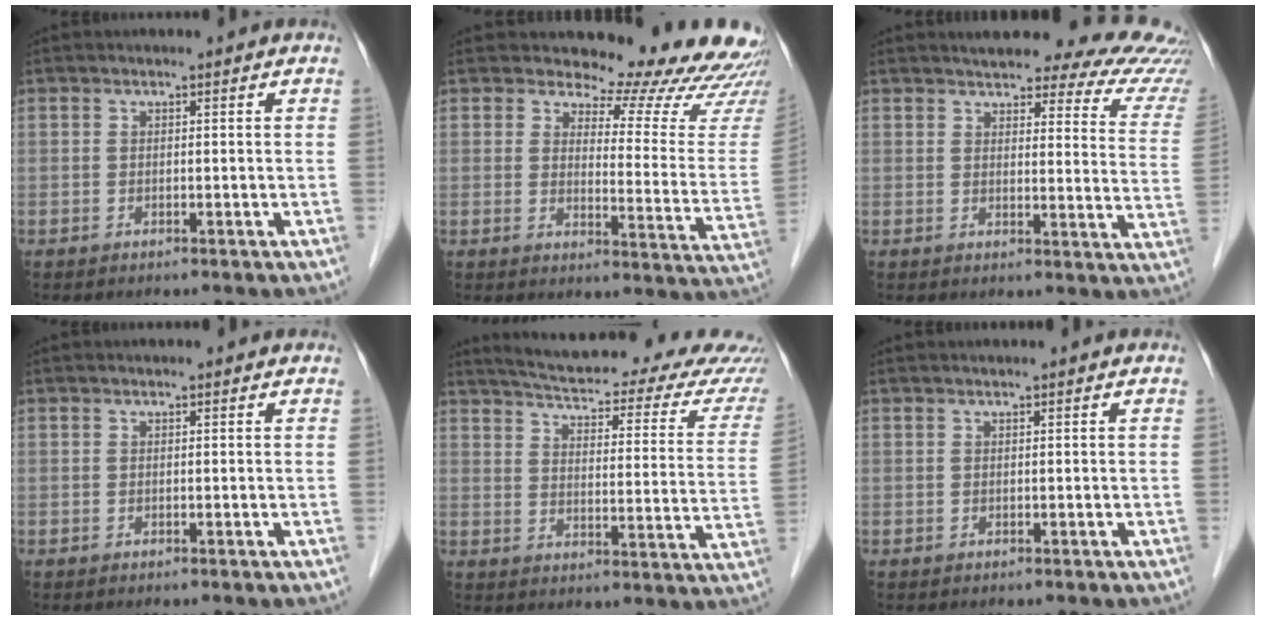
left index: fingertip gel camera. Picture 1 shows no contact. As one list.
[{"total": 19.0, "force": [18.3, 2.8, 4.3], "torque": [-0.035, -0.126, 0.182]}, {"total": 17.9, "force": [16.7, 3.2, 5.6], "torque": [-0.042, -0.056, 0.162]}, {"total": 0.6, "force": [0.5, 0.2, 0.3], "torque": [-0.009, 0.012, 0.006]}, {"total": 24.1, "force": [21.9, 4.0, 9.2], "torque": [-0.119, -0.055, 0.251]}, {"total": 0.7, "force": [0.5, -0.1, 0.4], "torque": [-0.004, 0.011, 0.012]}]